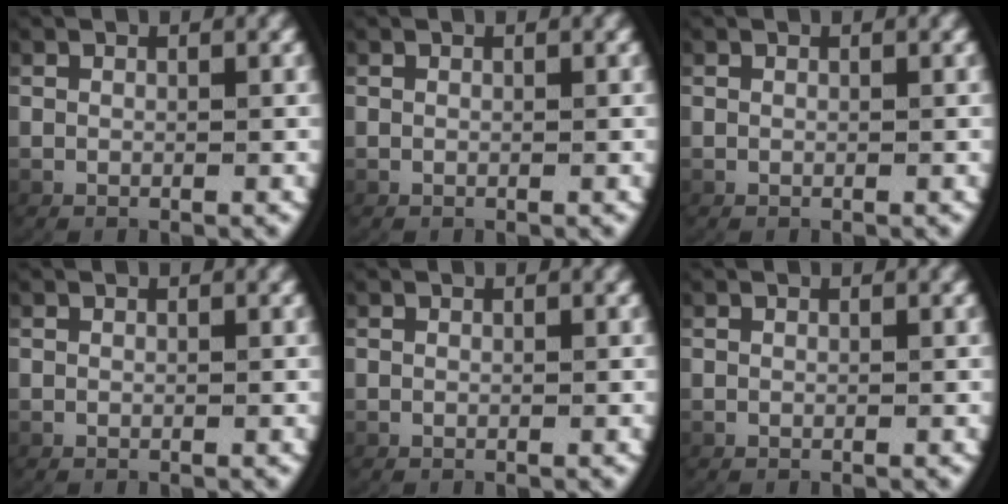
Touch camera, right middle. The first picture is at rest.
{"total": 0.0}
{"total": 0.0}
{"total": 0.0}
{"total": 0.0}
{"total": 0.0}